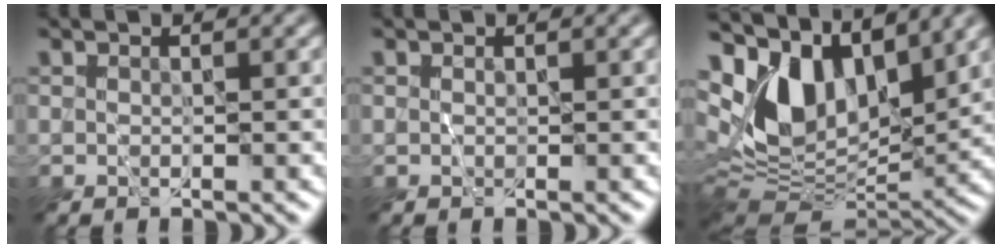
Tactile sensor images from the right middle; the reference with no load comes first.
{"total": 0.0}
{"total": 9.5, "force": [4.6, 5.5, 6.2], "torque": [-0.119, -0.002, 0.087]}